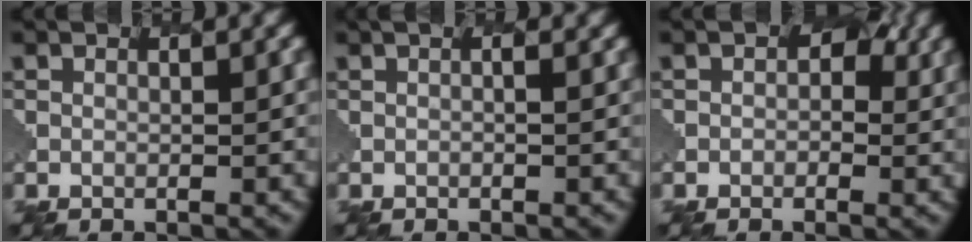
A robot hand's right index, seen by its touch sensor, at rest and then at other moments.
{"total": 1.3, "force": [0.1, 0.6, 1.1], "torque": [-0.005, 0.008, -0.013]}
{"total": 1.8, "force": [0.4, 1.8, -0.2], "torque": [-0.004, 0.001, -0.021]}